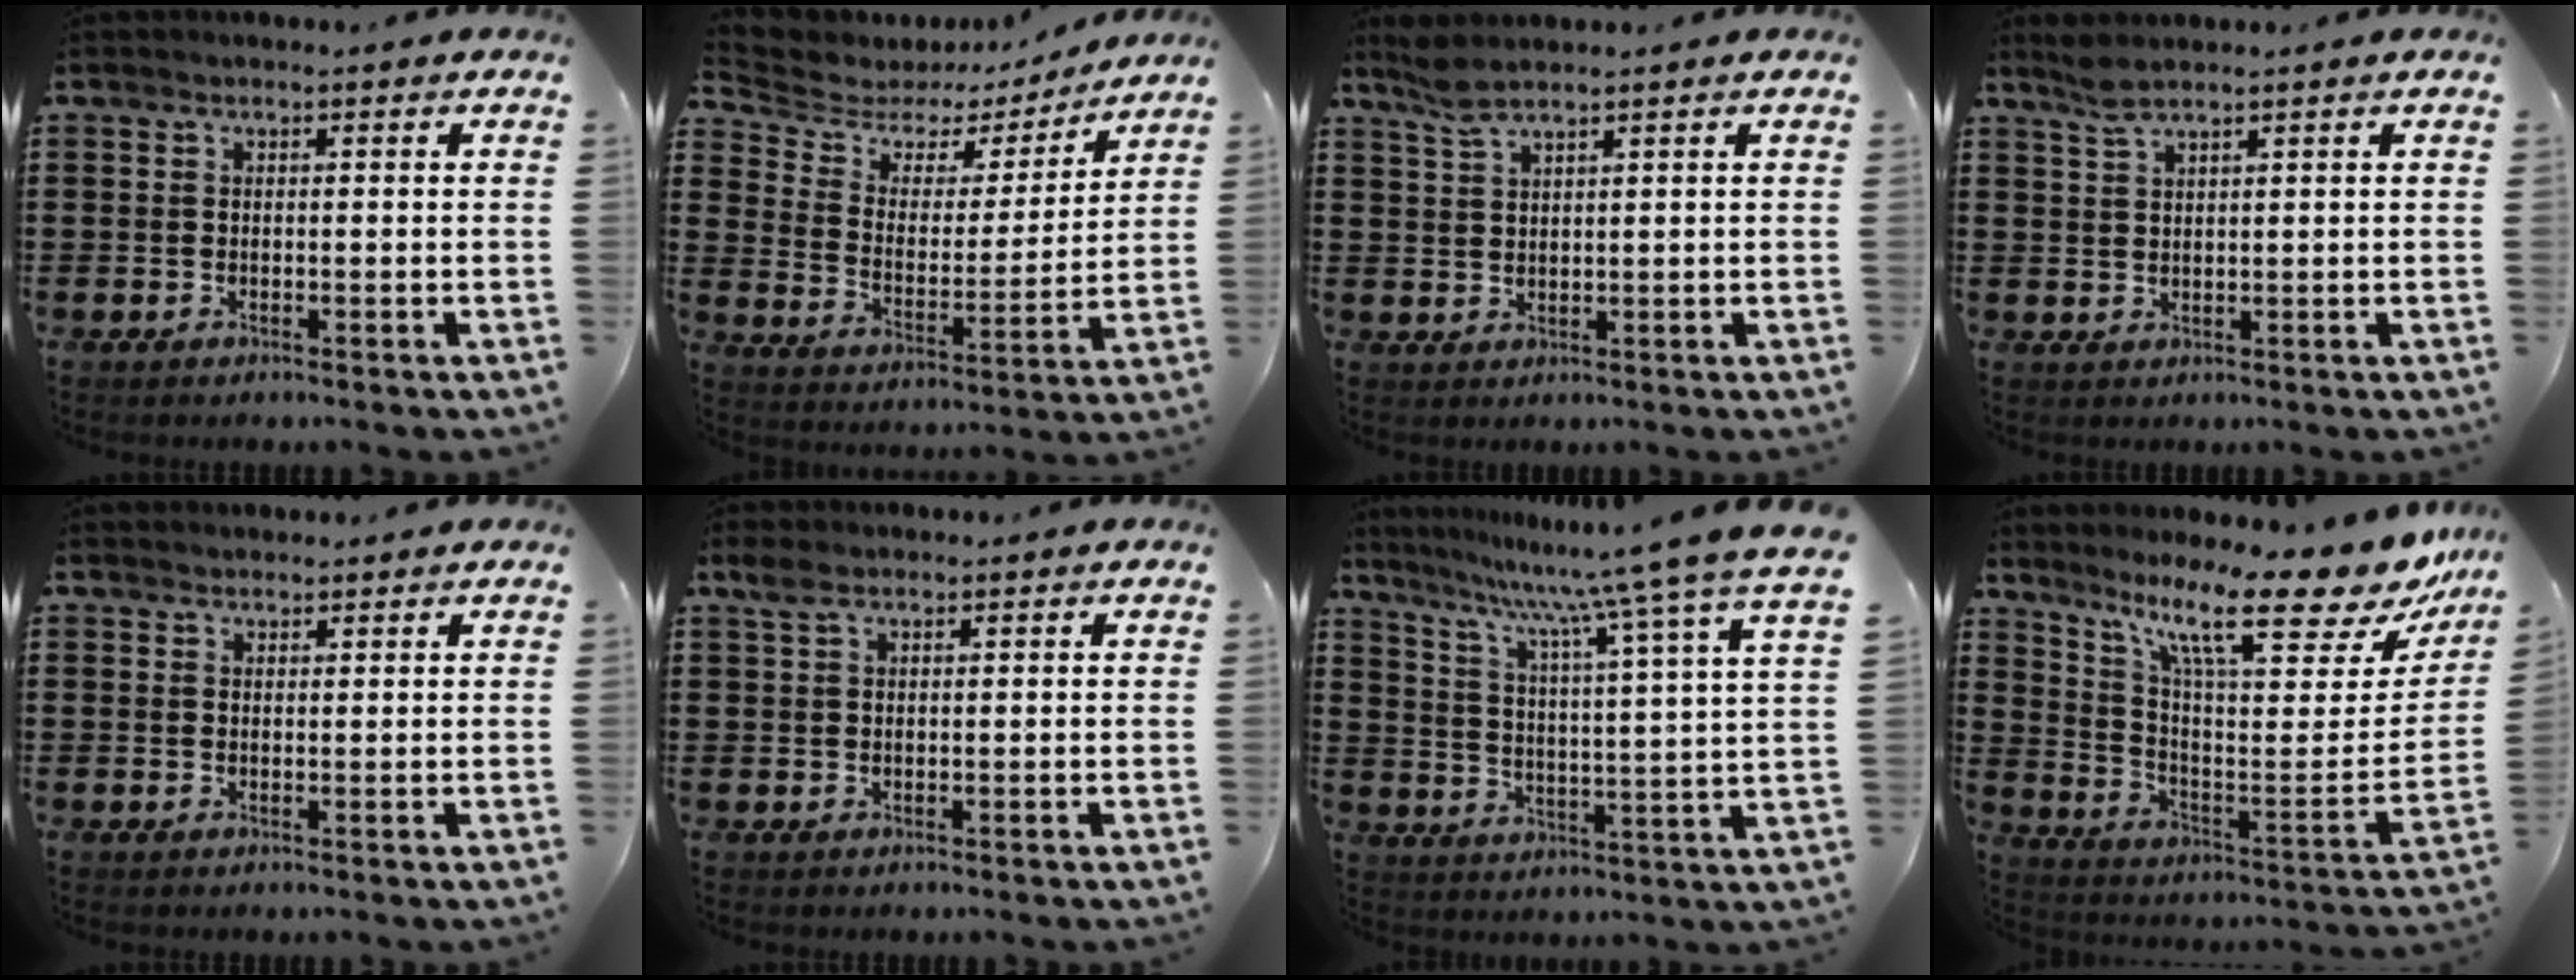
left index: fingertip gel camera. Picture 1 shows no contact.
{"total": 4.5, "force": [3.5, 2.7, 1.1], "torque": [-0.051, -0.020, 0.053]}
{"total": 2.9, "force": [2.4, 0.3, 1.7], "torque": [-0.039, 0.002, 0.045]}
{"total": 2.5, "force": [2.0, 0.3, 1.5], "torque": [-0.034, 0.001, 0.038]}
{"total": 1.2, "force": [1.2, 0.3, 0.0], "torque": [-0.002, 0.000, 0.023]}
{"total": 1.9, "force": [1.1, 0.8, 1.3], "torque": [-0.030, 0.006, 0.019]}
{"total": 9.3, "force": [8.3, -1.7, 3.7], "torque": [-0.100, -0.067, 0.129]}
{"total": 15.0, "force": [11.2, 2.8, 9.7], "torque": [-0.182, -0.072, 0.183]}